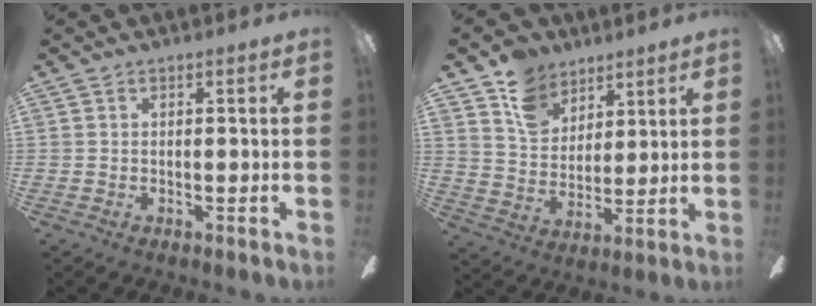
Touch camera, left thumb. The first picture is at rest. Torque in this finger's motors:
{"motor_torque": [1.17, 0.89, 0.88, -0.81, 0.01]}